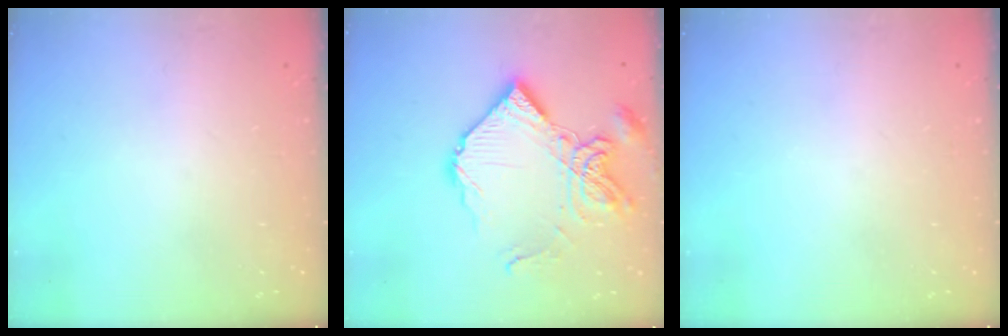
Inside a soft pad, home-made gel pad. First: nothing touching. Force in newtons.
{"total": 17.1, "press": 17.0, "slide": 1.8}
{"total": 0.0}